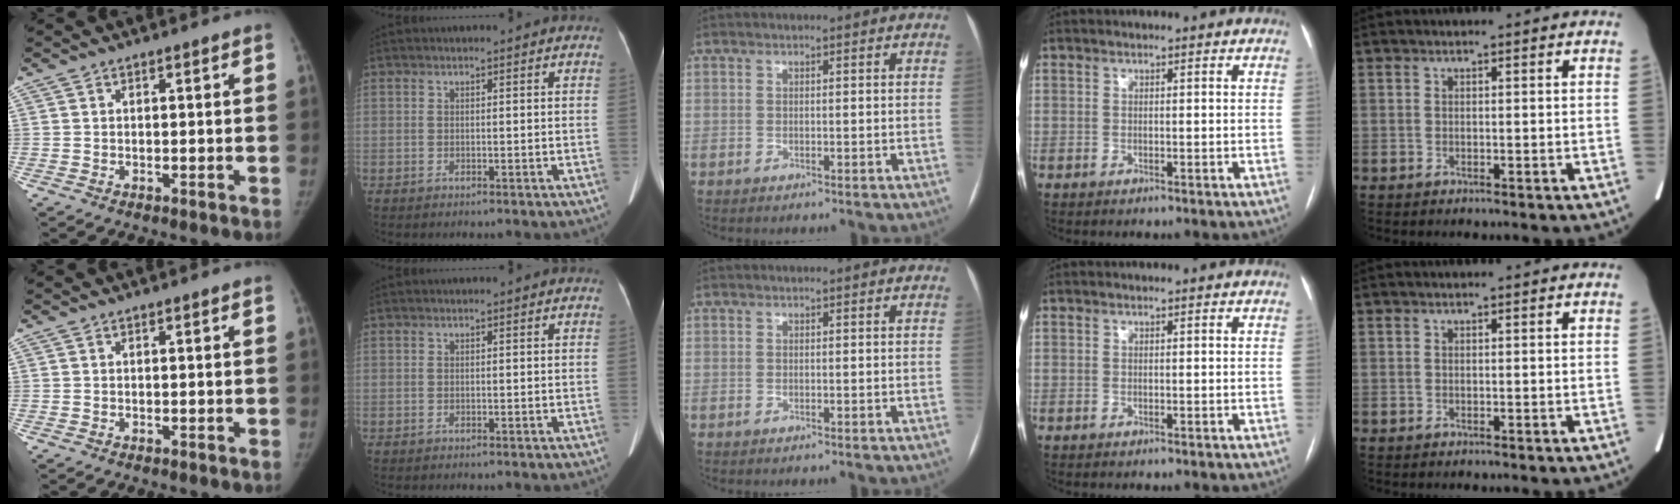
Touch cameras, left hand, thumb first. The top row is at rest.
{}